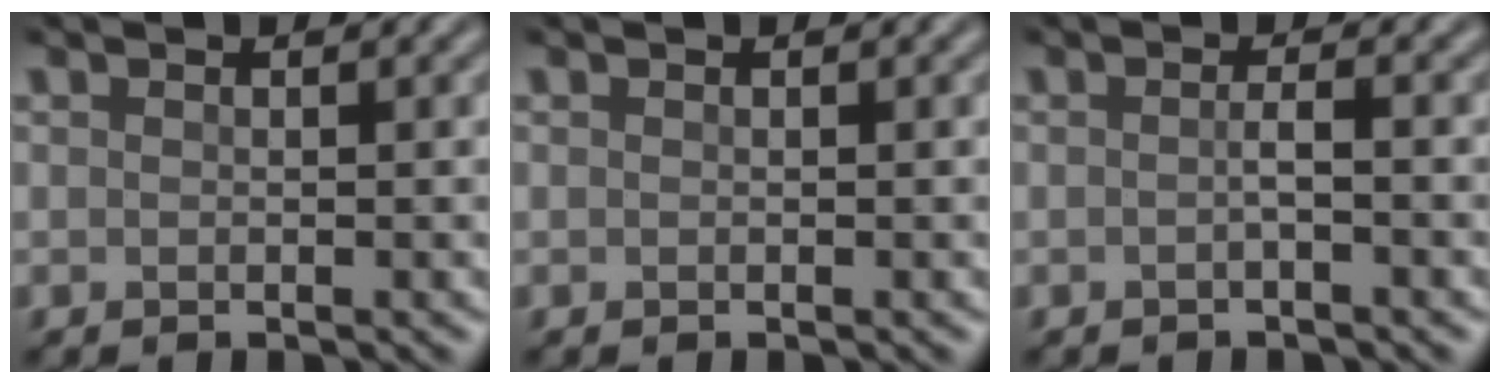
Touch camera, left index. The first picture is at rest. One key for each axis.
{"total": 0.0}
{"total": 1.1, "fx": -0.3, "fy": 0.2, "fz": 1.1, "tx": -0.016, "ty": 0.003, "tz": -0.008}